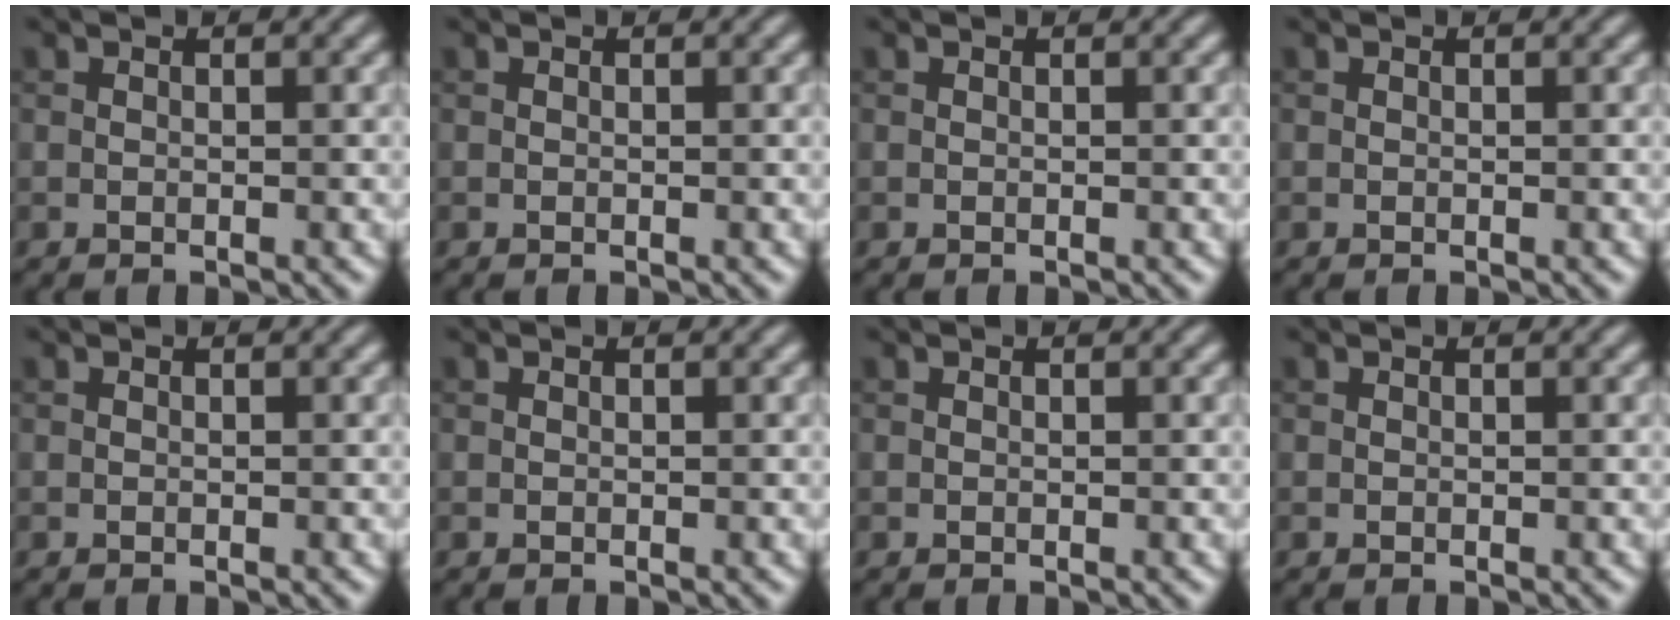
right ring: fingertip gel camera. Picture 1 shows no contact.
{"total": 0.0}
{"total": 0.0}
{"total": 0.0}
{"total": 0.0}
{"total": 0.0}
{"total": 0.0}
{"total": 0.0}